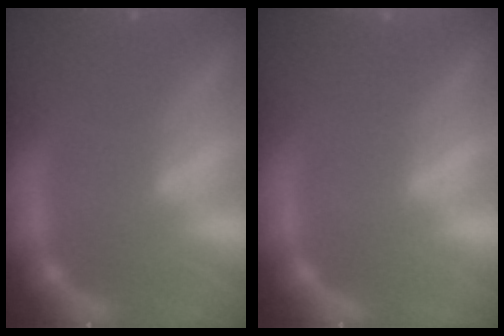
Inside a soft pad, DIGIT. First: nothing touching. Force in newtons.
{"total": 1.9}